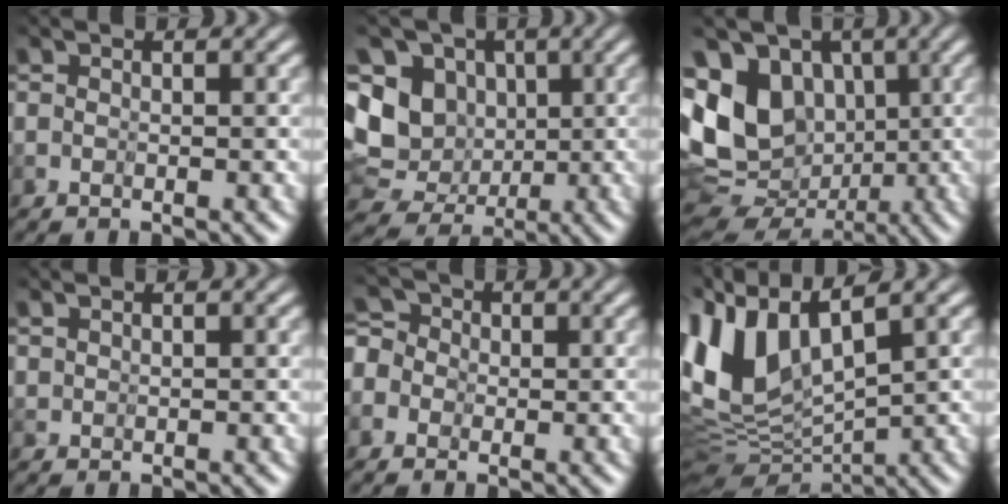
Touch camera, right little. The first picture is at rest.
{"total": 7.7, "force": [0.5, 6.9, 3.5], "torque": [-0.087, -0.001, 0.001]}
{"total": 10.0, "force": [1.1, 8.1, 5.7], "torque": [-0.131, -0.001, 0.011]}
{"total": 0.8, "force": [0.8, 0.3, 0.0], "torque": [-0.006, -0.002, 0.010]}
{"total": 3.2, "force": [-0.4, 3.0, 0.8], "torque": [-0.035, 0.021, -0.042]}
{"total": 7.2, "force": [3.7, 2.1, 5.8], "torque": [-0.159, -0.005, 0.070]}